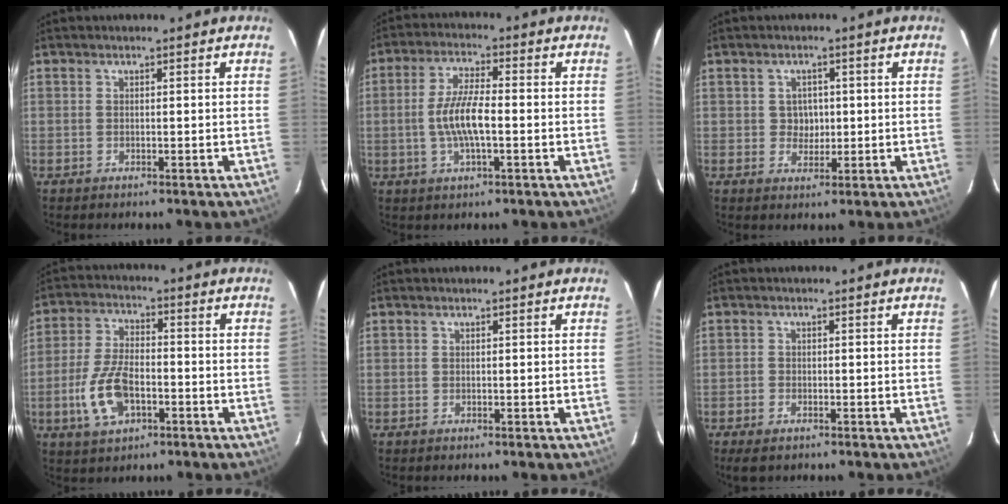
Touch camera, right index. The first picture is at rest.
{"total": 7.7, "force": [-1.3, 2.0, 7.3], "torque": [-0.146, 0.003, -0.026]}
{"total": 3.1, "force": [0.2, 3.0, 0.9], "torque": [-0.013, 0.009, 0.005]}
{"total": 10.8, "force": [-3.7, 5.6, 8.5], "torque": [-0.185, 0.000, -0.065]}
{"total": 0.0}
{"total": 4.1, "force": [-2.8, 2.1, 2.2], "torque": [-0.057, -0.012, -0.051]}